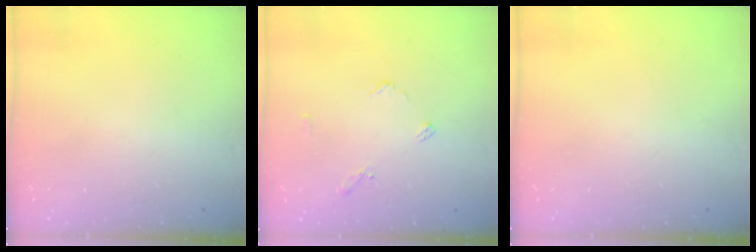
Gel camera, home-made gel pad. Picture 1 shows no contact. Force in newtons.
{"total": 4.7, "press": 4.7, "slide": 0.5}
{"total": 0.0}